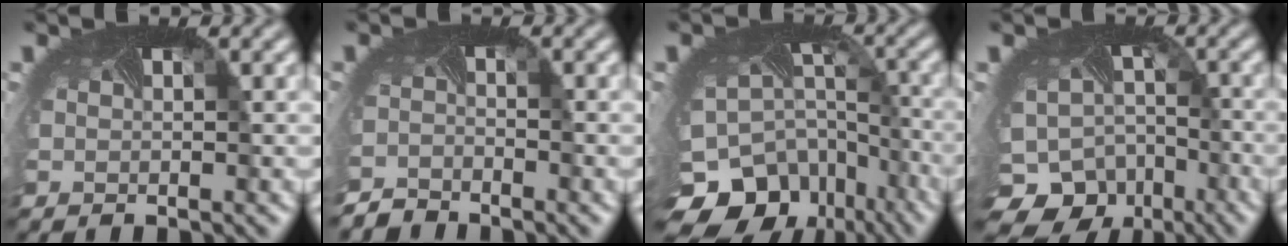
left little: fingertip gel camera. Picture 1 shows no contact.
{"total": 2.7, "force": [-2.6, 0.3, -0.8], "torque": [-0.003, -0.016, -0.054]}
{"total": 14.6, "force": [-9.4, 9.9, 5.1], "torque": [-0.135, -0.057, -0.108]}
{"total": 11.6, "force": [-7.4, 8.4, 3.0], "torque": [-0.068, -0.052, -0.075]}